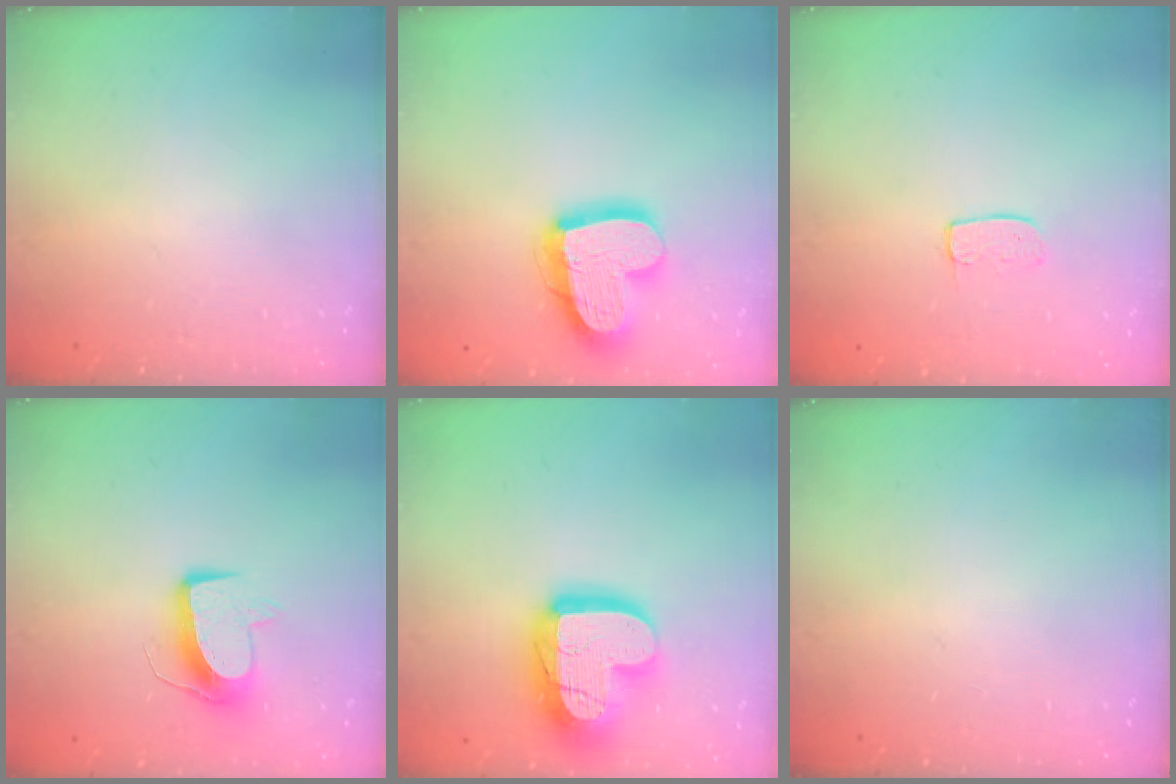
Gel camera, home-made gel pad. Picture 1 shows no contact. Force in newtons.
{"total": 19.3, "press": 19.3, "slide": 1.6}
{"total": 5.0, "press": 5.0, "slide": 0.3}
{"total": 10.3, "press": 10.3, "slide": 0.7}
{"total": 21.7, "press": 21.6, "slide": 1.9}
{"total": 0.0}